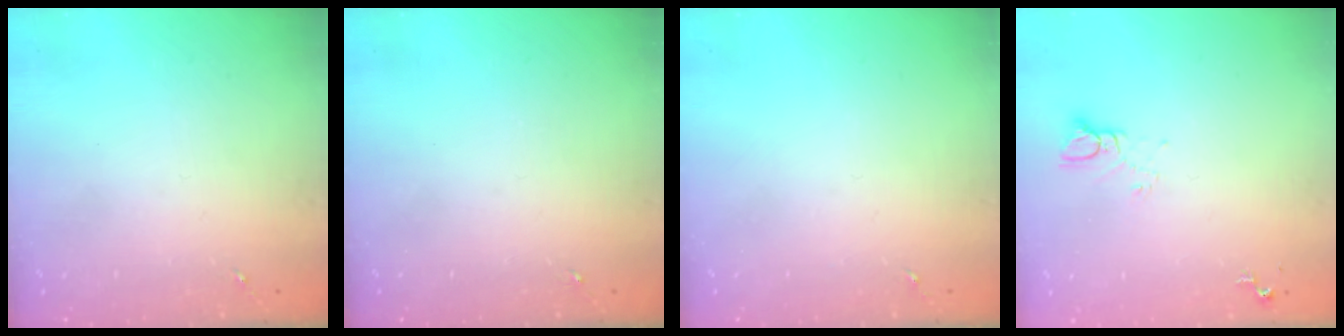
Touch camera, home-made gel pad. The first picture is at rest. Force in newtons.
{"total": 0.0}
{"total": 0.0}
{"total": 3.9, "press": 3.9, "slide": 0.3}